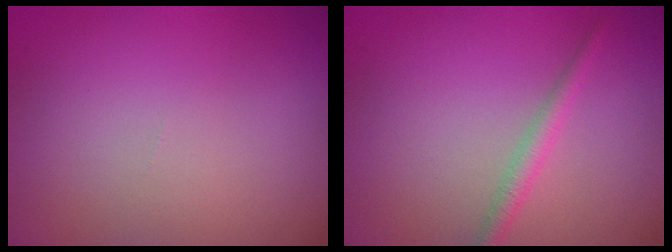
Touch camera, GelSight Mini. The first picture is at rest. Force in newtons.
{"total": 1.6, "press": 1.6, "slide": 0.0}